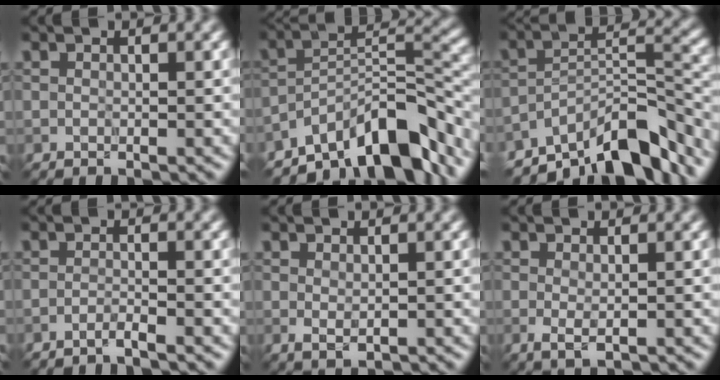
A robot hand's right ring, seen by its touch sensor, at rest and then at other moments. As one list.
[{"total": 10.6, "force": [-7.6, 3.6, 6.5], "torque": [-0.091, 0.010, -0.142]}, {"total": 9.7, "force": [-7.4, 2.7, 5.7], "torque": [-0.080, 0.005, -0.136]}, {"total": 1.1, "force": [-1.0, 0.0, 0.6], "torque": [-0.006, 0.002, -0.024]}, {"total": 1.0, "force": [0.1, 0.6, 0.8], "torque": [-0.015, 0.000, 0.008]}, {"total": 1.2, "force": [0.0, 0.4, 1.1], "torque": [-0.024, -0.003, 0.001]}]